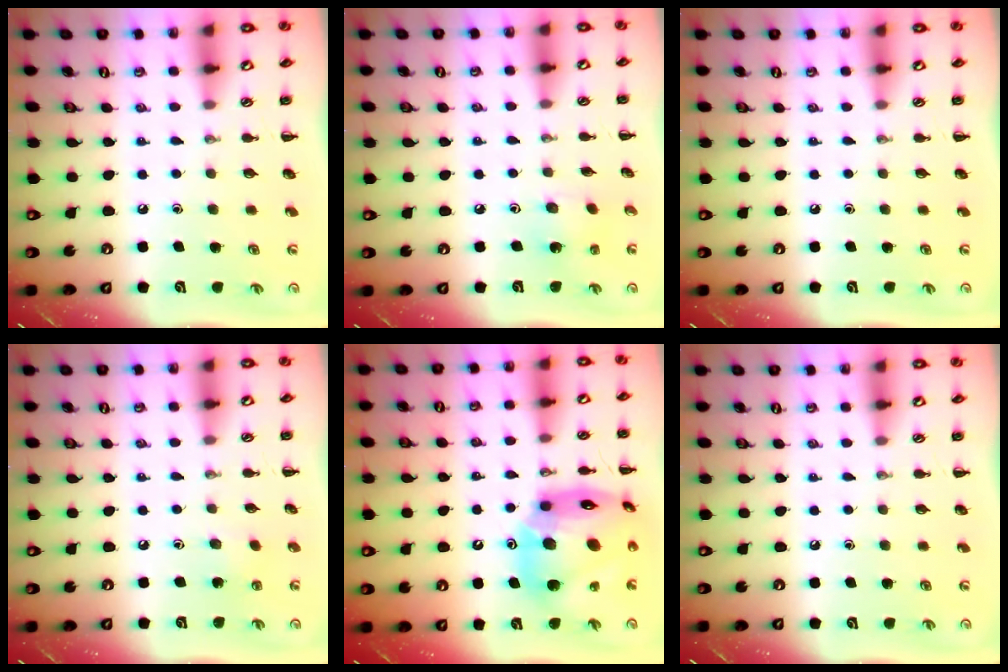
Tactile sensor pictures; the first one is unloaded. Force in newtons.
{"total": 1.8, "press": 1.7, "slide": 0.5}
{"total": 0.0}
{"total": 2.4, "press": 2.4, "slide": 0.4}
{"total": 20.6, "press": 20.0, "slide": 5.1}
{"total": 0.0}